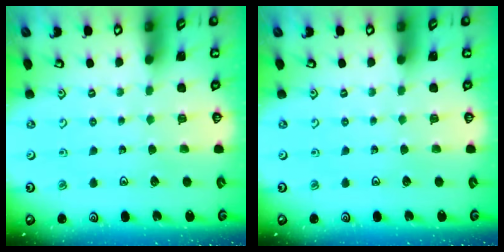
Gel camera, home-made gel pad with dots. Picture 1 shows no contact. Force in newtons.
{"total": 0.0}